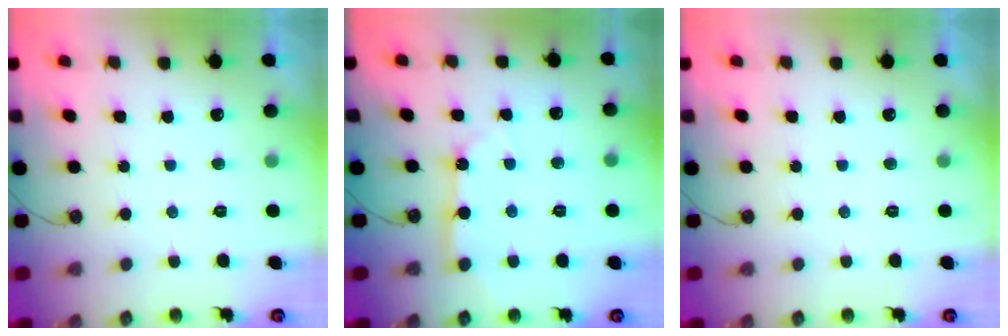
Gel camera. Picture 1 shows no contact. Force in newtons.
{"total": 5.0, "press": 5.0, "slide": 0.6}
{"total": 0.0}